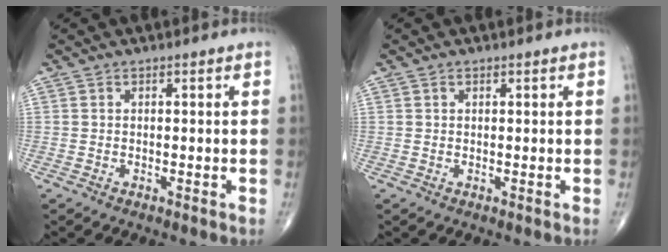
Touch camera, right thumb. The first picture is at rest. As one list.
[{"total": 0.5, "force": [0.3, 0.3, 0.3], "torque": [-0.003, -0.001, 0.005]}]